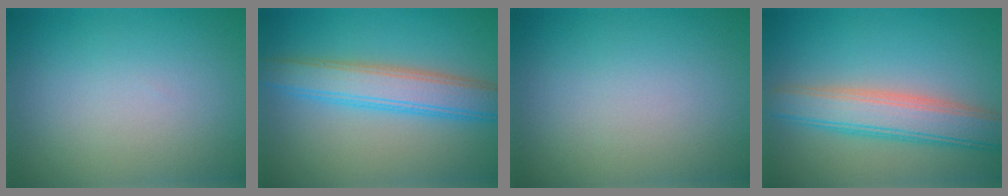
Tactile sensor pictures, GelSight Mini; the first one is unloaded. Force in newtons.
{"total": 5.3, "press": 5.3, "slide": 0.1}
{"total": 0.0}
{"total": 5.6, "press": 5.6, "slide": 0.5}